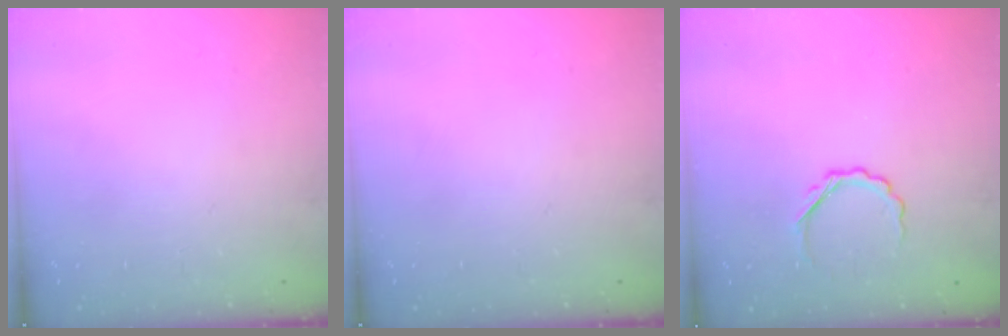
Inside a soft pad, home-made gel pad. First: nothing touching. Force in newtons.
{"total": 0.0}
{"total": 3.9, "press": 3.7, "slide": 1.0}